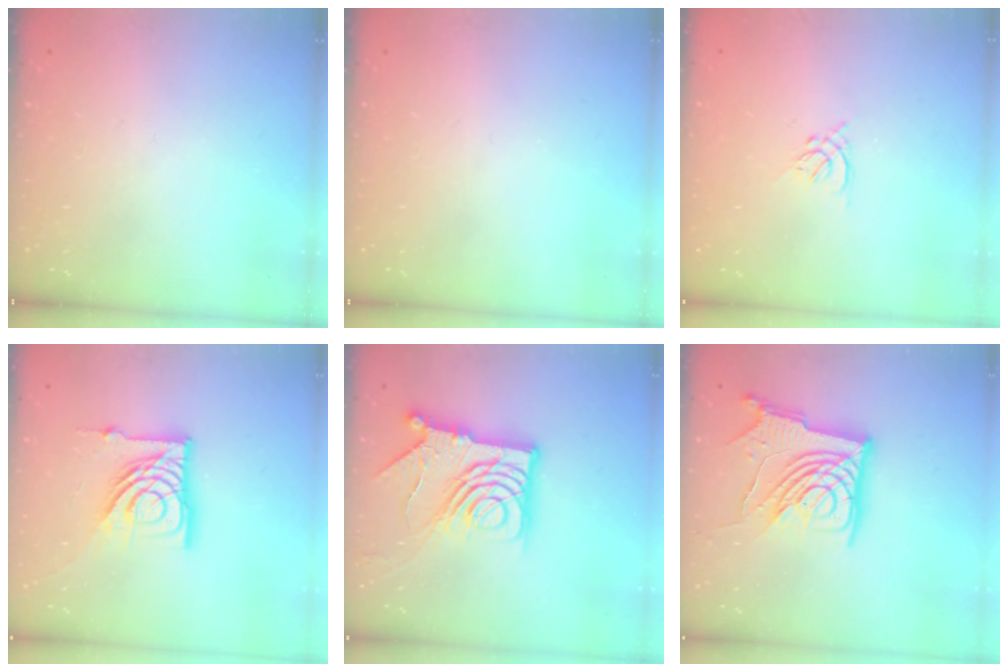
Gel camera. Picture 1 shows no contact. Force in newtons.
{"total": 0.0}
{"total": 1.3, "press": 1.2, "slide": 0.5}
{"total": 16.2, "press": 16.2, "slide": 1.7}
{"total": 17.5, "press": 17.4, "slide": 1.9}
{"total": 16.7, "press": 16.6, "slide": 2.2}